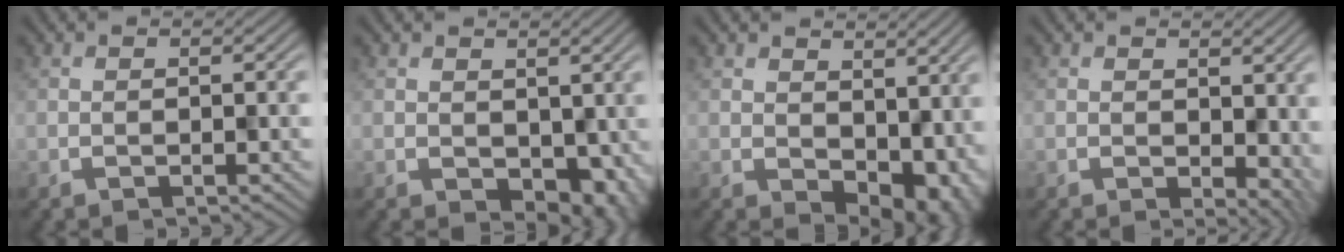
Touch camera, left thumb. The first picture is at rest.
{"total": 5.1, "force": [-0.9, 3.7, 3.4], "torque": [-0.055, -0.030, 0.006]}
{"total": 6.9, "force": [0.0, 4.8, 4.9], "torque": [-0.060, -0.031, 0.015]}
{"total": 4.1, "force": [-0.4, 2.6, 3.1], "torque": [-0.034, -0.019, 0.009]}